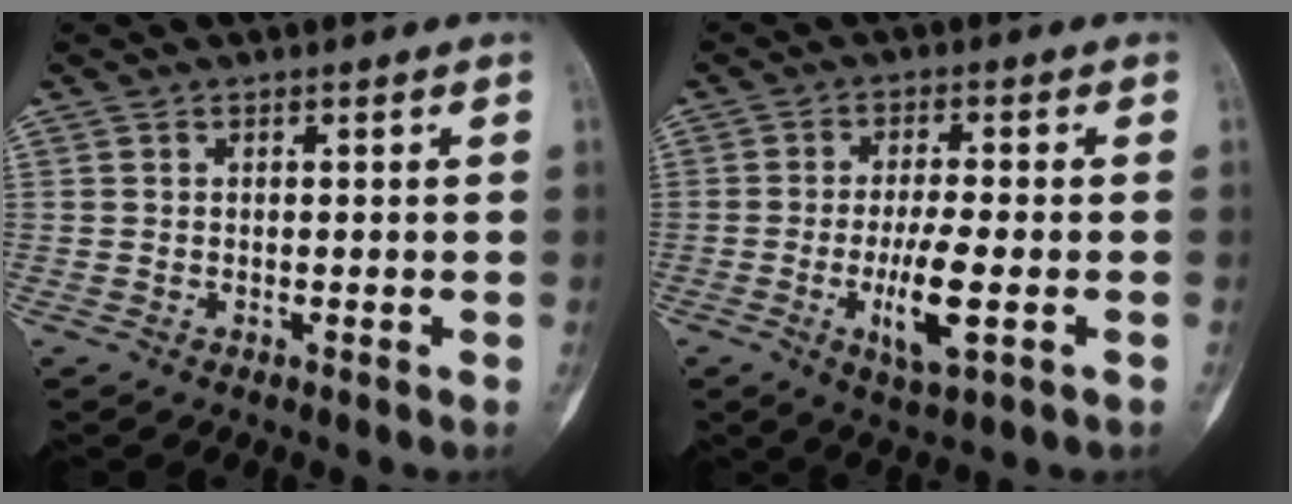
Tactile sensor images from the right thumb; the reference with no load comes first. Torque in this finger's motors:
{"motor_torque": [-0.09, 0.30, 0.24, 0.15, 0.13]}